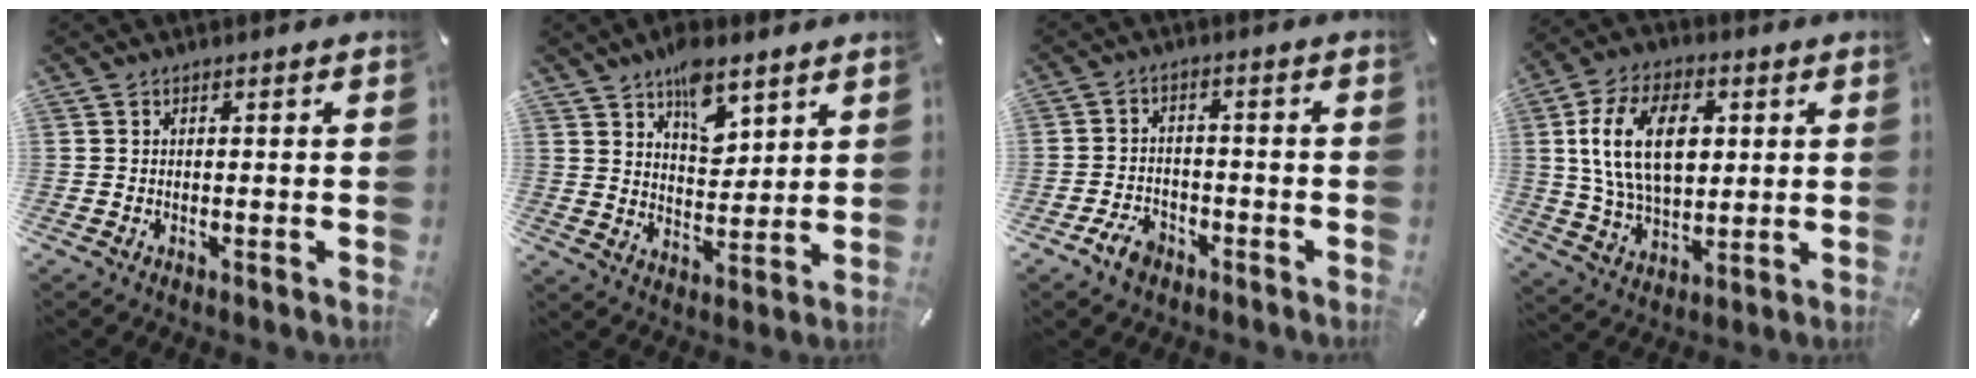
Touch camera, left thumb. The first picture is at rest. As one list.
[{"total": 10.1, "force": [6.6, 5.7, 5.2], "torque": [-0.069, -0.034, 0.115]}, {"total": 5.4, "force": [-3.5, 3.4, 2.2], "torque": [-0.052, 0.017, -0.071]}, {"total": 16.4, "force": [3.3, 10.7, 12.1], "torque": [-0.249, 0.008, 0.054]}]